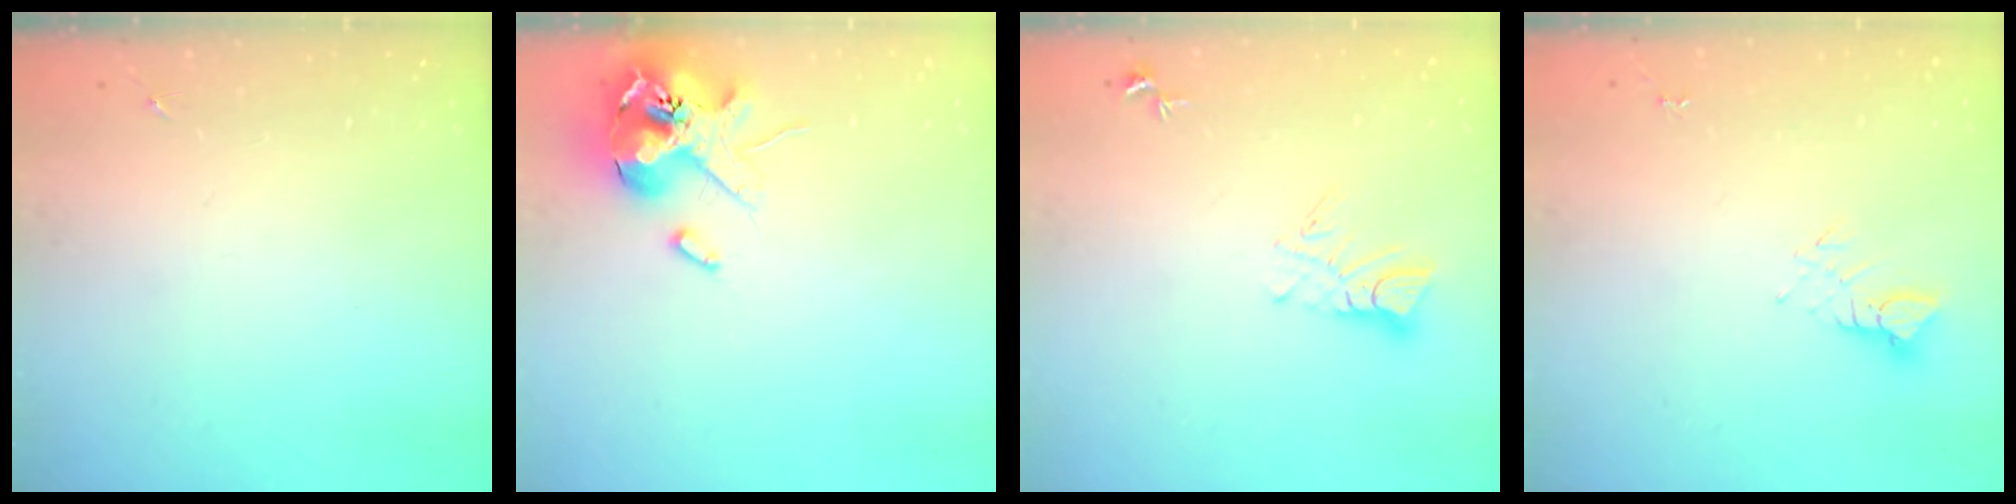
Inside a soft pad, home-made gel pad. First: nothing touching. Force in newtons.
{"total": 14.7, "press": 14.5, "slide": 2.1}
{"total": 5.9, "press": 5.9, "slide": 0.5}
{"total": 3.1, "press": 3.1, "slide": 0.3}